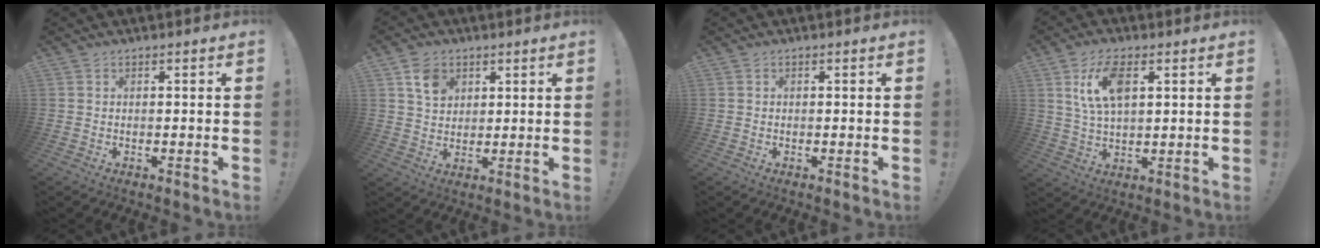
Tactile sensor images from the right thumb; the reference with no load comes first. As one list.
[{"total": 7.3, "force": [3.8, 5.5, 2.9], "torque": [-0.036, -0.015, 0.069]}, {"total": 0.0}, {"total": 10.2, "force": [3.6, 5.0, 8.2], "torque": [-0.155, 0.006, 0.066]}]